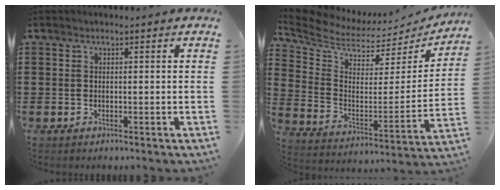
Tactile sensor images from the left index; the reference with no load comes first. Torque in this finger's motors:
{"motor_torque": [2.14, 0.00, 0.12, 0.01]}